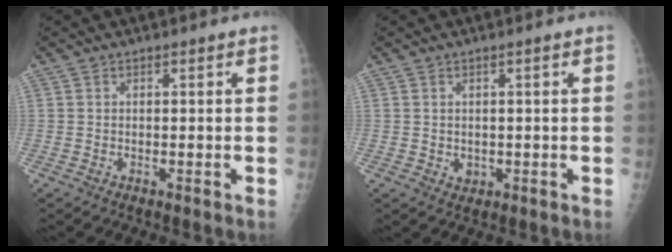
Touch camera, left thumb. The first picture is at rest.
{"total": 1.6, "force": [-0.1, 1.2, 1.0], "torque": [-0.008, 0.001, 0.004]}